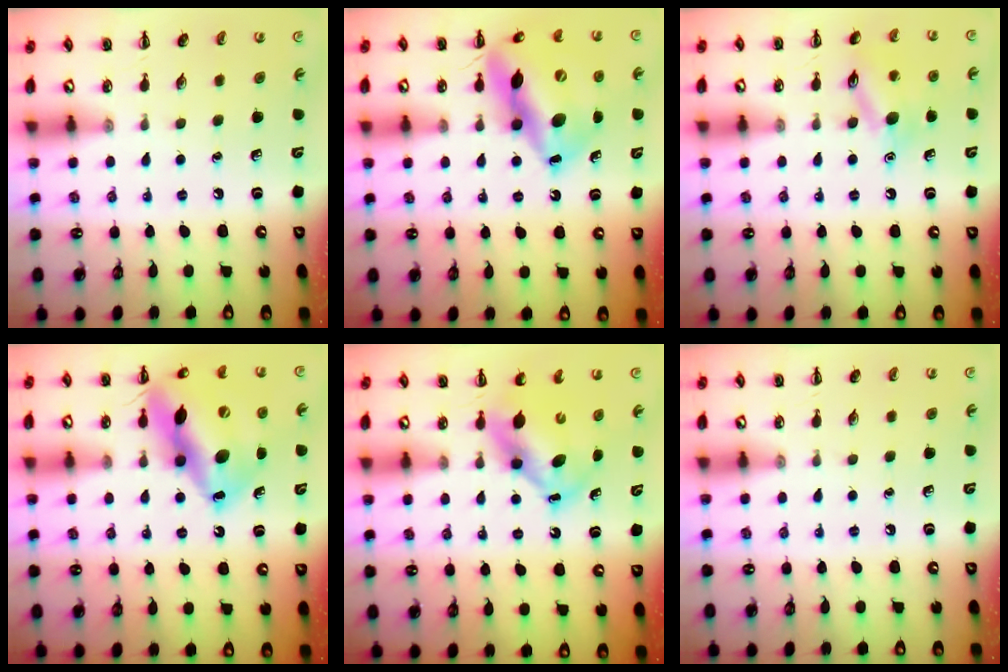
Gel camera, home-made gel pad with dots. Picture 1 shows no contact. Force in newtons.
{"total": 17.5, "press": 16.9, "slide": 4.7}
{"total": 11.6, "press": 11.5, "slide": 0.6}
{"total": 19.6, "press": 19.5, "slide": 2.3}
{"total": 6.6, "press": 6.5, "slide": 1.2}
{"total": 0.0}